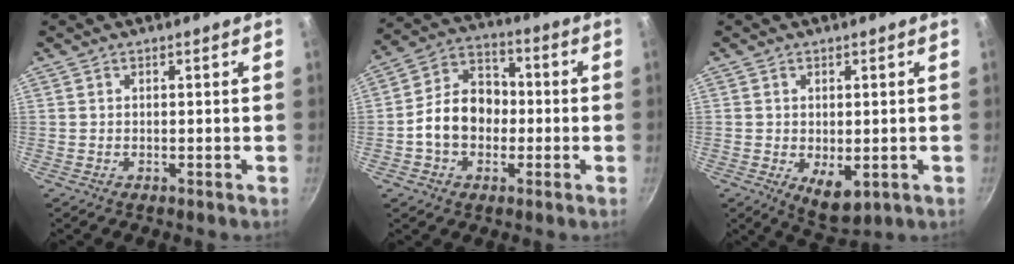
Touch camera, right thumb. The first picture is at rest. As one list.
[{"total": 12.0, "force": [-1.6, 9.2, 7.5], "torque": [-0.090, 0.036, -0.042]}, {"total": 5.9, "force": [-1.0, 3.5, 4.7], "torque": [-0.059, -0.013, -0.004]}]